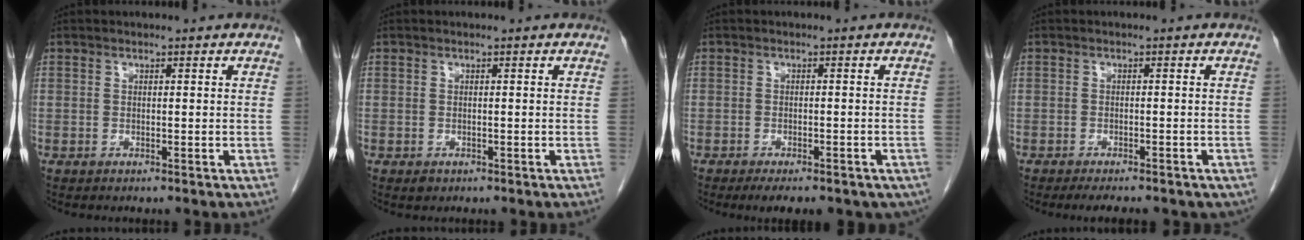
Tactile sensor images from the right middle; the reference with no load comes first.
{"total": 0.7, "force": [-0.4, 0.6, 0.3], "torque": [-0.006, 0.001, -0.003]}
{"total": 9.2, "force": [-6.6, 3.7, 5.3], "torque": [-0.064, -0.004, -0.079]}
{"total": 7.7, "force": [-6.2, 2.5, 3.8], "torque": [-0.042, -0.001, -0.070]}